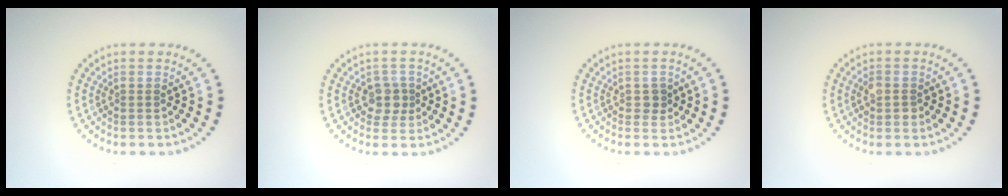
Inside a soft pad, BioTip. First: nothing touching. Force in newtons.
{"total": 2.1, "press": 1.8, "slide": 1.0}
{"total": 0.8, "press": 0.8, "slide": 0.3}
{"total": 1.5, "press": 1.5, "slide": 0.2}